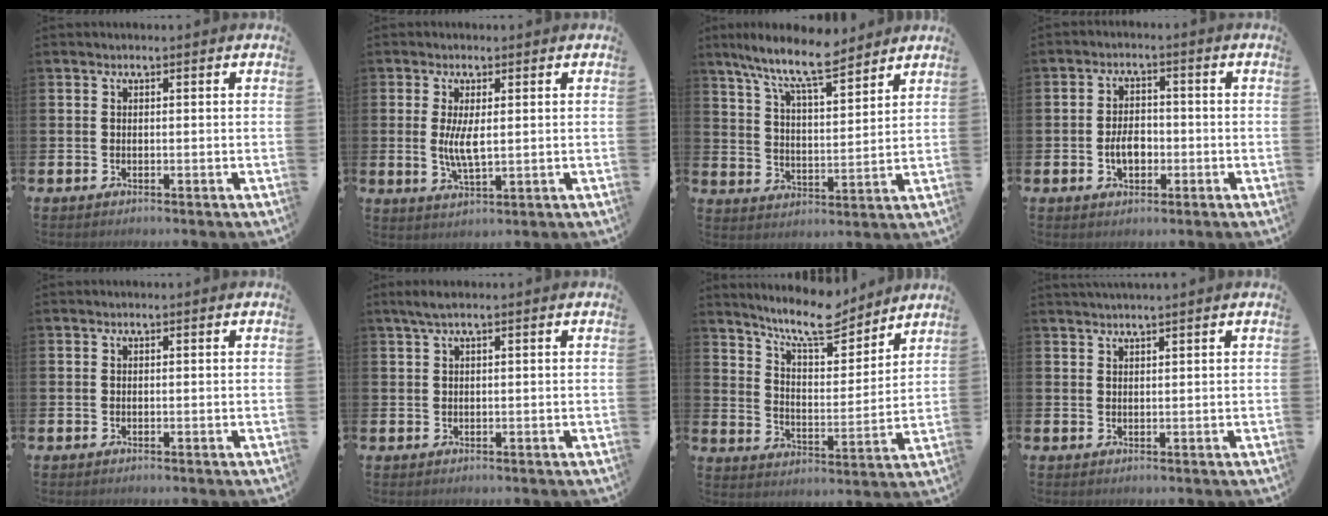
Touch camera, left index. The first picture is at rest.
{"total": 4.4, "force": [0.6, 1.5, 4.1], "torque": [-0.073, 0.001, 0.009]}
{"total": 9.5, "force": [8.4, 1.2, 4.2], "torque": [-0.101, -0.044, 0.146]}
{"total": 3.7, "force": [-1.1, 2.4, 2.6], "torque": [-0.026, -0.004, -0.027]}
{"total": 0.0}
{"total": 1.8, "force": [1.0, 0.1, 1.5], "torque": [-0.030, 0.003, 0.017]}
{"total": 9.7, "force": [8.9, 1.9, 3.4], "torque": [-0.074, -0.058, 0.155]}
{"total": 1.3, "force": [1.3, -0.3, 0.2], "torque": [-0.003, -0.002, 0.024]}